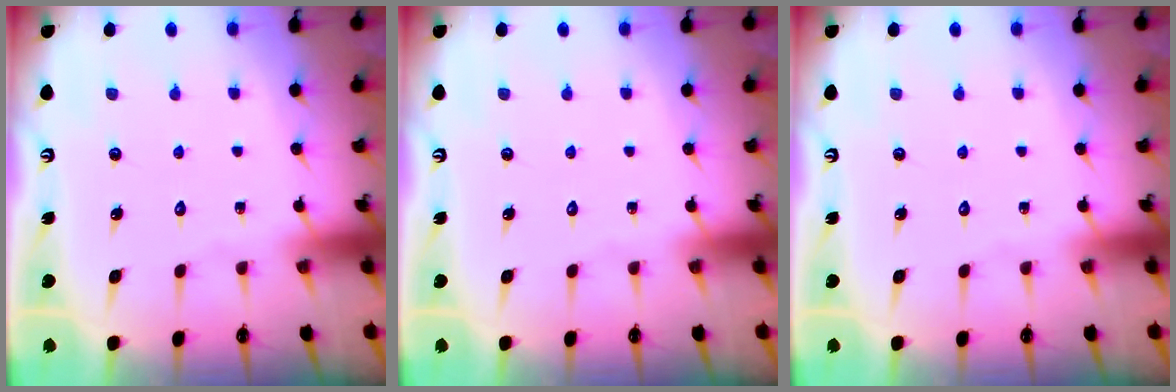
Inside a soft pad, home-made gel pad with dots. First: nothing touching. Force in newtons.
{"total": 0.0}
{"total": 0.0}